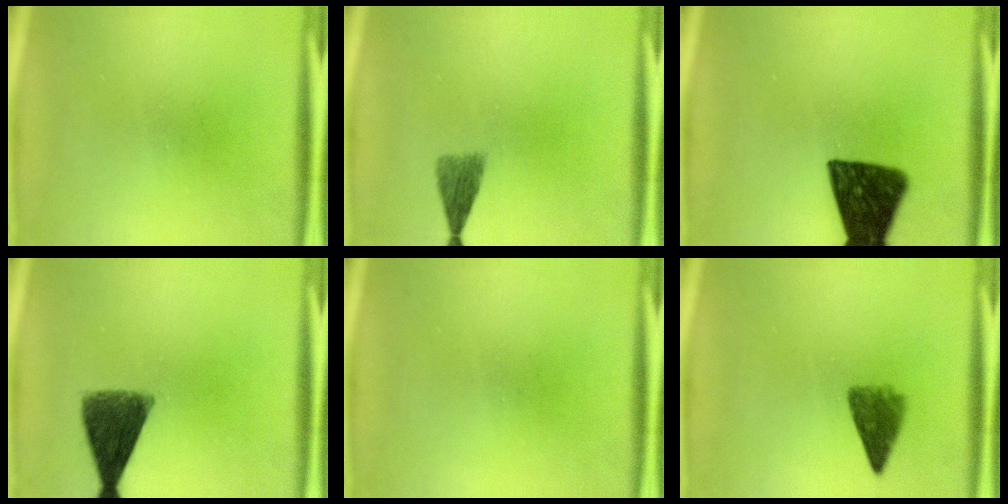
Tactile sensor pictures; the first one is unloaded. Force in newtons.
{"total": 2.9}
{"total": 13.9}
{"total": 9.0}
{"total": 0.0}
{"total": 4.2}